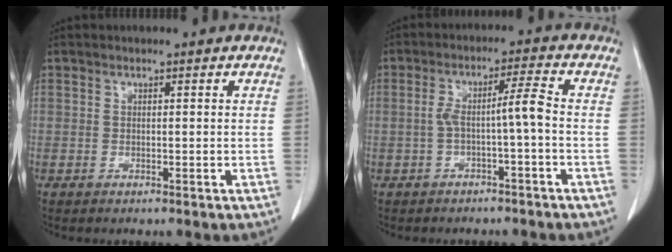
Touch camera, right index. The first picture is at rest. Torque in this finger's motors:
{"motor_torque": [0.55, -0.22, 0.21, 0.09]}